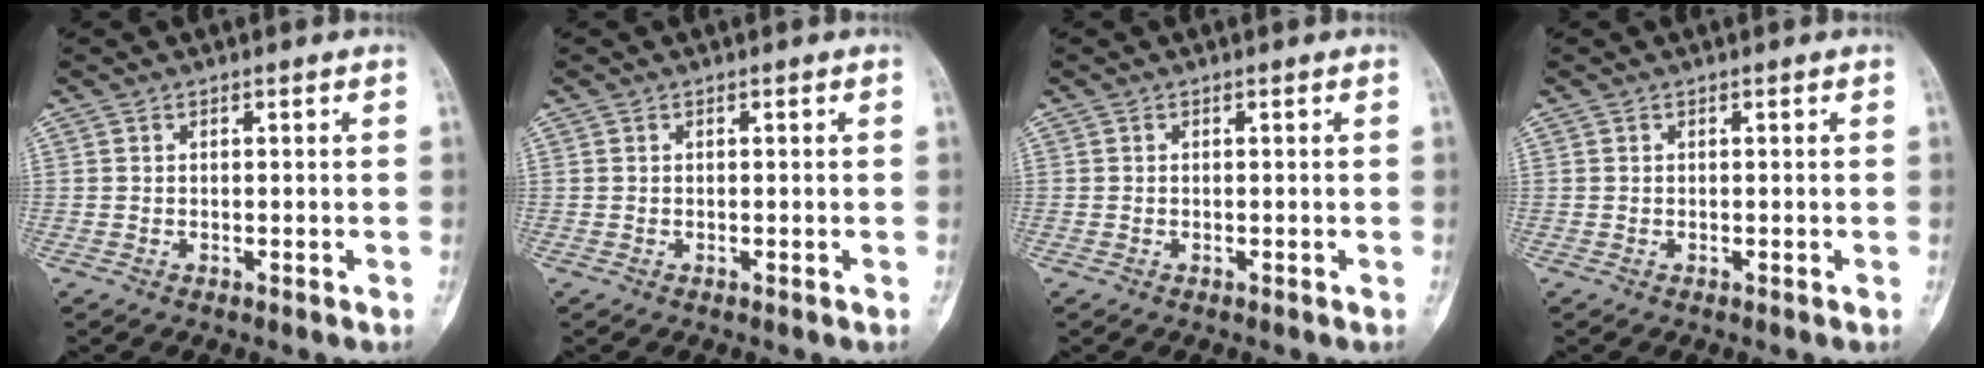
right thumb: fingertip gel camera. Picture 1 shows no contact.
{"total": 0.0}
{"total": 0.0}
{"total": 0.0}